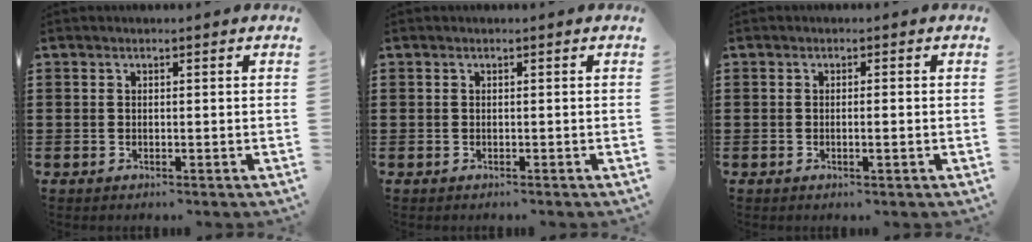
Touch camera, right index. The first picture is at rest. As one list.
[{"total": 0.0}, {"total": 1.1, "force": [-0.4, 0.0, 1.1], "torque": [-0.017, -0.003, -0.007]}]